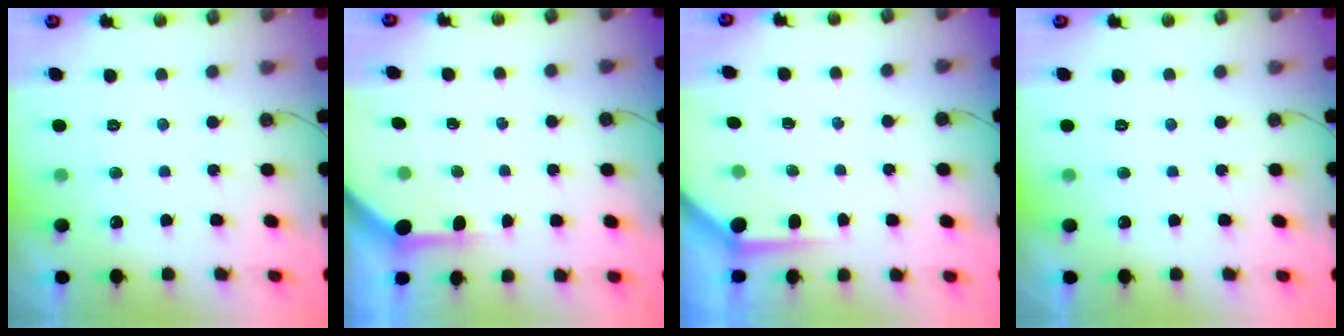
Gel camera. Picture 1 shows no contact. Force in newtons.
{"total": 3.5, "press": 3.5, "slide": 0.4}
{"total": 3.7, "press": 3.7, "slide": 0.4}
{"total": 0.0}